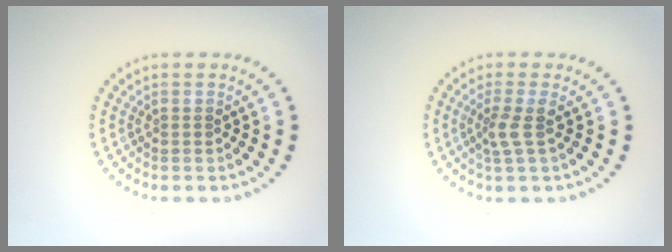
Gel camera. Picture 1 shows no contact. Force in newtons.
{"total": 2.0, "press": 1.5, "slide": 1.3}